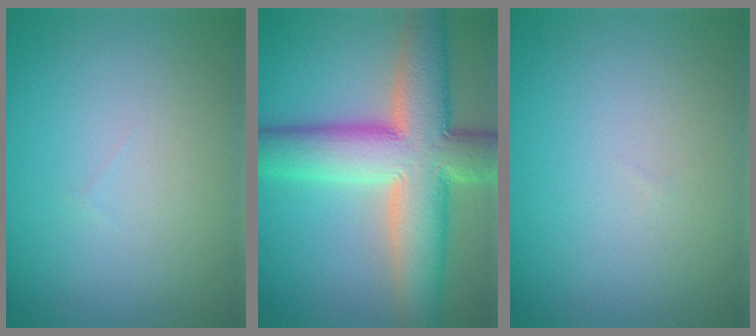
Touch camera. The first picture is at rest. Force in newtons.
{"total": 11.6, "press": 11.6, "slide": 1.0}
{"total": 0.0}